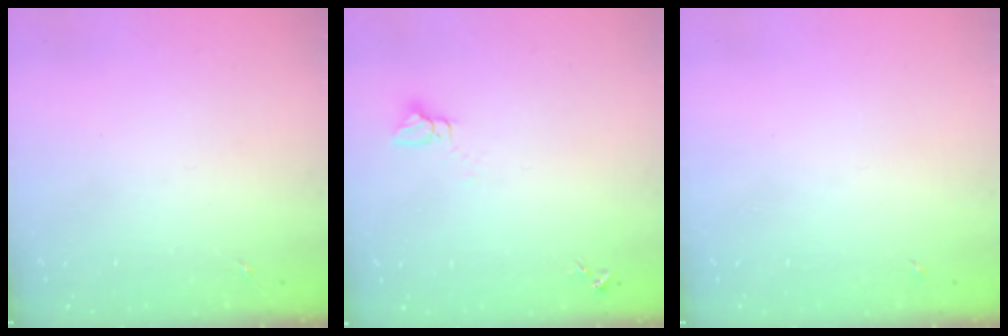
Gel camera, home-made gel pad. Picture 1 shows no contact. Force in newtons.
{"total": 2.8, "press": 2.8, "slide": 0.1}
{"total": 0.0}